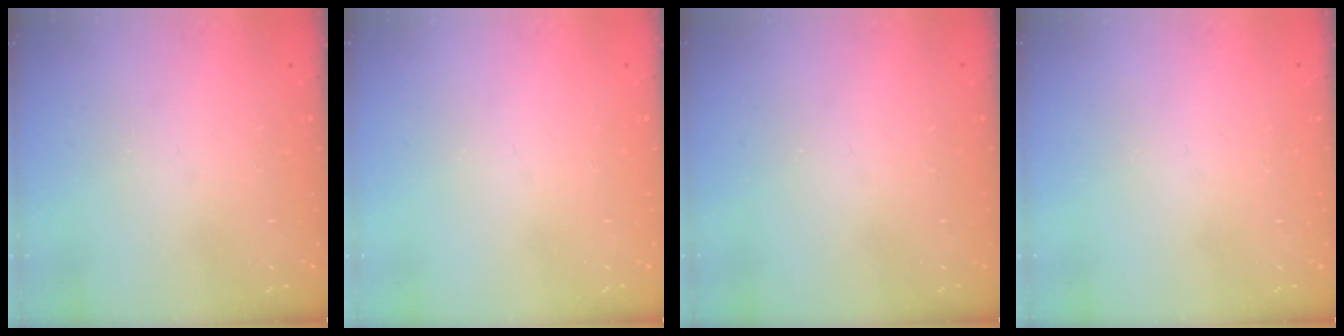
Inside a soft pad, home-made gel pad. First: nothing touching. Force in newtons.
{"total": 0.0}
{"total": 0.0}
{"total": 0.0}